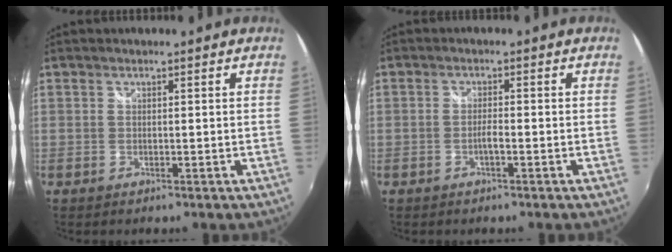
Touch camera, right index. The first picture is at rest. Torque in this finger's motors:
{"motor_torque": [0.49, -0.15, 0.17, 0.05]}